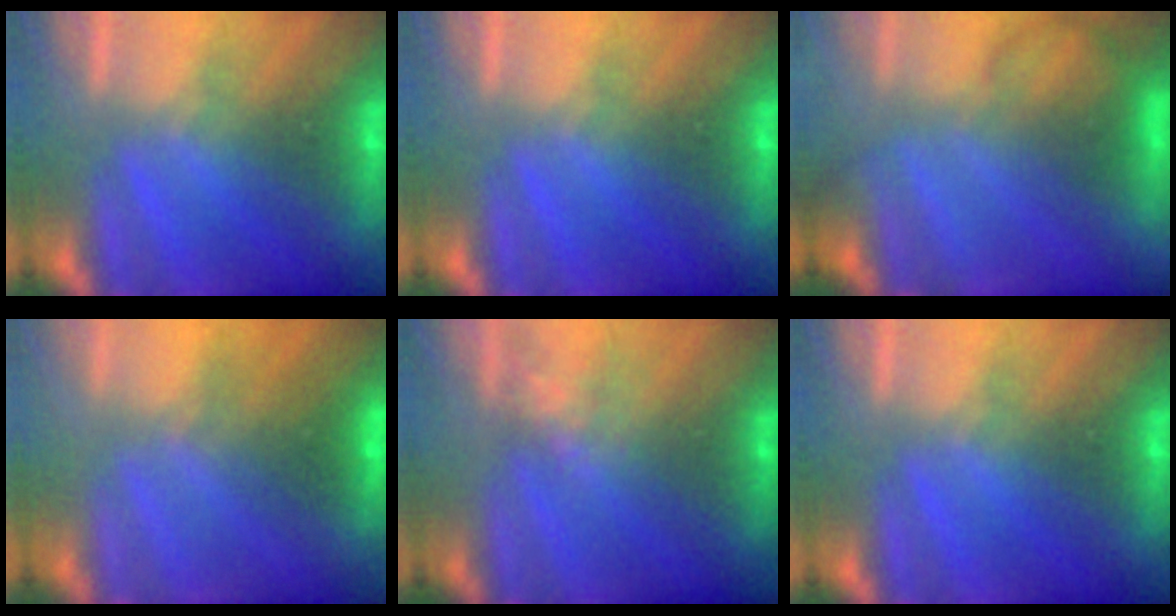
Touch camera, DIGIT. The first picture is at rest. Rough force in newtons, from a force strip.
{"total": 0.0}
{"total": 6.6}
{"total": 1.7}
{"total": 2.2}
{"total": 0.0}